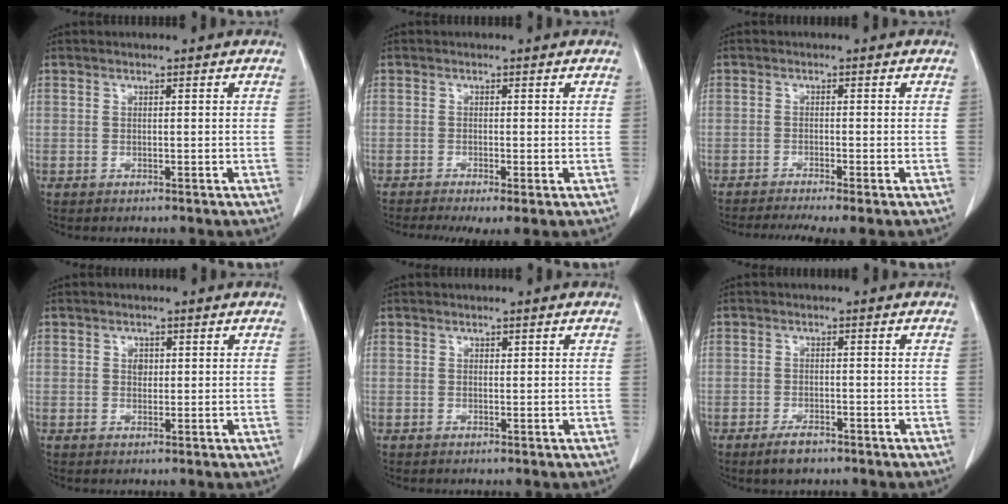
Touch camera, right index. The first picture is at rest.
{"total": 4.7, "force": [-2.8, 1.1, 3.6], "torque": [-0.055, -0.014, -0.046]}
{"total": 7.1, "force": [-5.7, 0.2, 4.3], "torque": [-0.058, -0.009, -0.085]}
{"total": 1.5, "force": [0.4, 1.1, 0.8], "torque": [-0.012, -0.001, 0.006]}
{"total": 0.0}
{"total": 3.0, "force": [-2.2, 1.1, 1.7], "torque": [-0.036, -0.002, -0.032]}